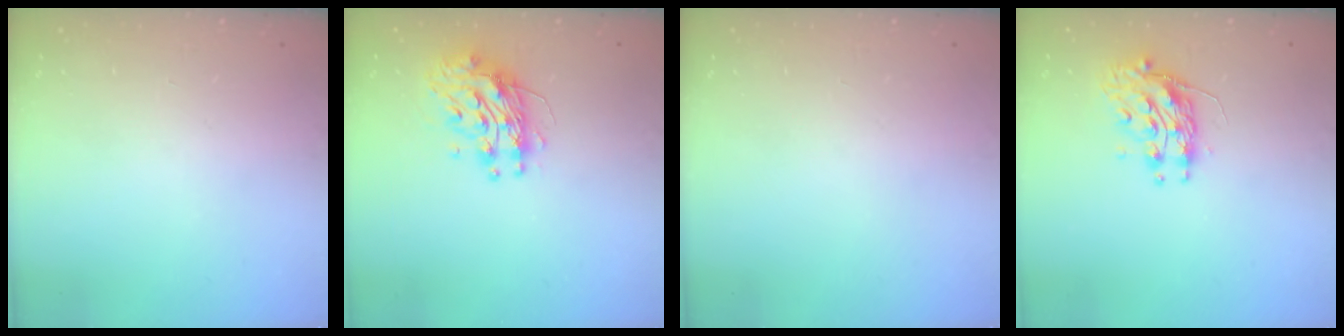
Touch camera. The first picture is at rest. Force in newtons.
{"total": 10.2, "press": 10.2, "slide": 0.8}
{"total": 0.0}
{"total": 9.6, "press": 9.6, "slide": 0.7}